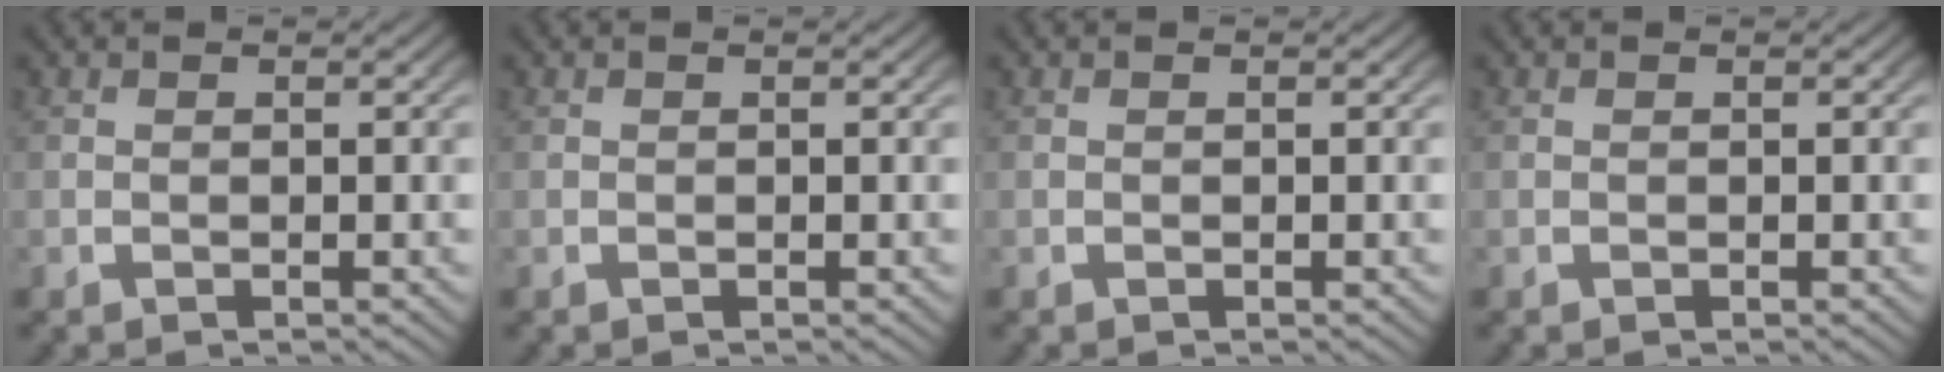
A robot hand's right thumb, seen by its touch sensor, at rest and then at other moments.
{"total": 0.0}
{"total": 0.0}
{"total": 0.0}